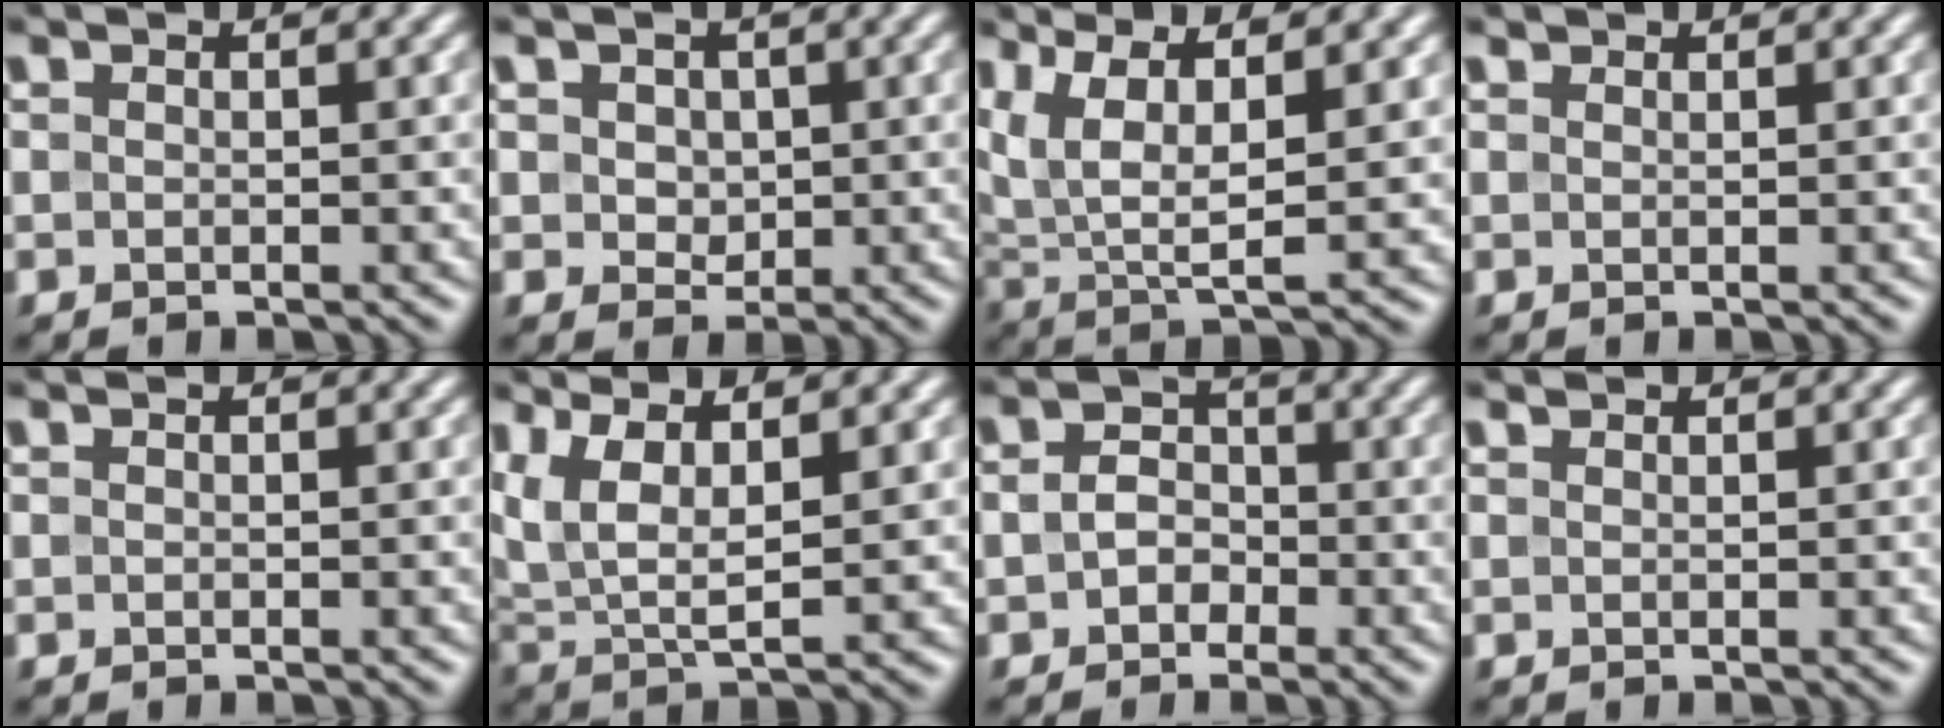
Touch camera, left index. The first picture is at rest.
{"total": 2.8, "force": [0.8, 2.2, 1.5], "torque": [-0.032, 0.012, 0.012]}
{"total": 7.0, "force": [3.1, 2.5, 5.8], "torque": [-0.124, -0.001, 0.061]}
{"total": 1.0, "force": [0.9, 0.1, 0.2], "torque": [-0.009, -0.005, 0.008]}
{"total": 0.0}
{"total": 5.6, "force": [2.5, 2.2, 4.5], "torque": [-0.100, -0.001, 0.051]}
{"total": 2.3, "force": [-0.7, 1.9, 1.1], "torque": [-0.018, 0.006, -0.020]}
{"total": 0.6, "force": [0.6, 0.1, 0.1], "torque": [-0.006, -0.005, 0.006]}